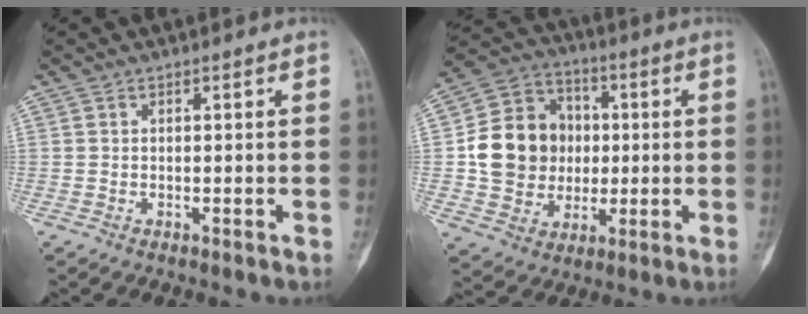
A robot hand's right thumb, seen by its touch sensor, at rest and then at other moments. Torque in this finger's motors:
{"motor_torque": [1.67, 1.83, 0.35, -0.44, 0.03]}